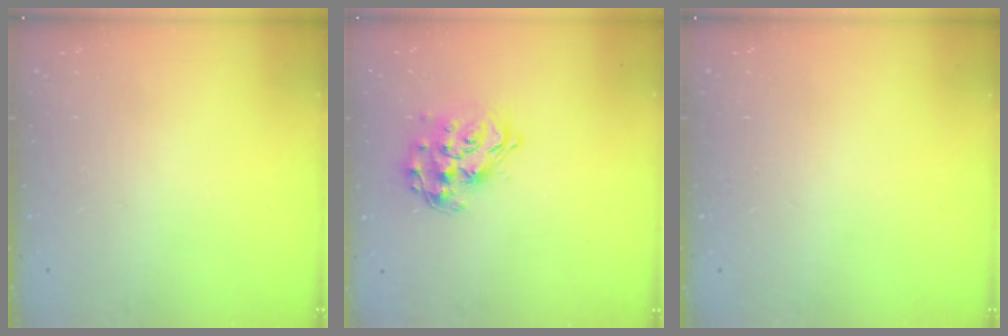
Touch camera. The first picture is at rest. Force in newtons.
{"total": 15.6, "press": 15.5, "slide": 1.2}
{"total": 0.0}